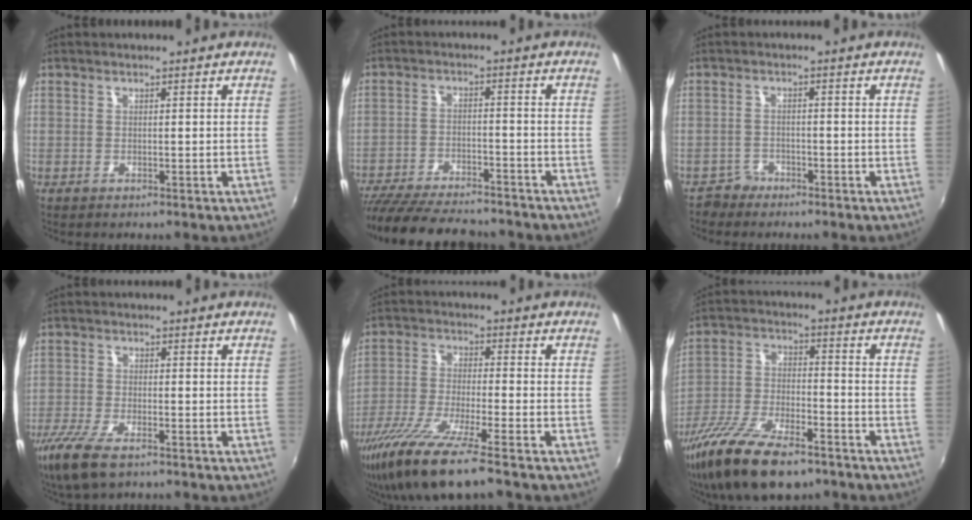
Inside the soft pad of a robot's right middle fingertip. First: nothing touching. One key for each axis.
{"total": 19.5, "fx": -16.8, "fy": 5.0, "fz": 8.7, "tx": -0.182, "ty": -0.027, "tz": -0.255}
{"total": 2.7, "fx": -2.2, "fy": 1.5, "fz": -0.5, "tx": 0.007, "ty": 0.007, "tz": -0.042}
{"total": 10.1, "fx": -6.8, "fy": 3.3, "fz": 6.6, "tx": -0.162, "ty": -0.035, "tz": -0.131}
{"total": 15.5, "fx": -11.3, "fy": 1.1, "fz": 10.5, "tx": -0.217, "ty": -0.050, "tz": -0.206}
{"total": 18.0, "fx": -12.5, "fy": 6.5, "fz": 11.2, "tx": -0.234, "ty": -0.038, "tz": -0.222}